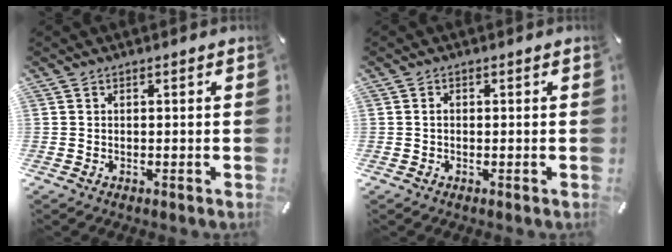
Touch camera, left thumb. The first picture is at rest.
{"total": 0.8, "force": [0.0, 0.5, 0.6], "torque": [-0.011, 0.003, -0.002]}